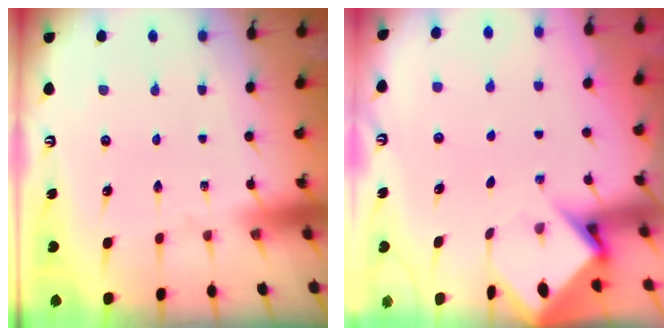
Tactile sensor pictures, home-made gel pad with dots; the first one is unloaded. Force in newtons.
{"total": 4.6, "press": 4.6, "slide": 0.3}